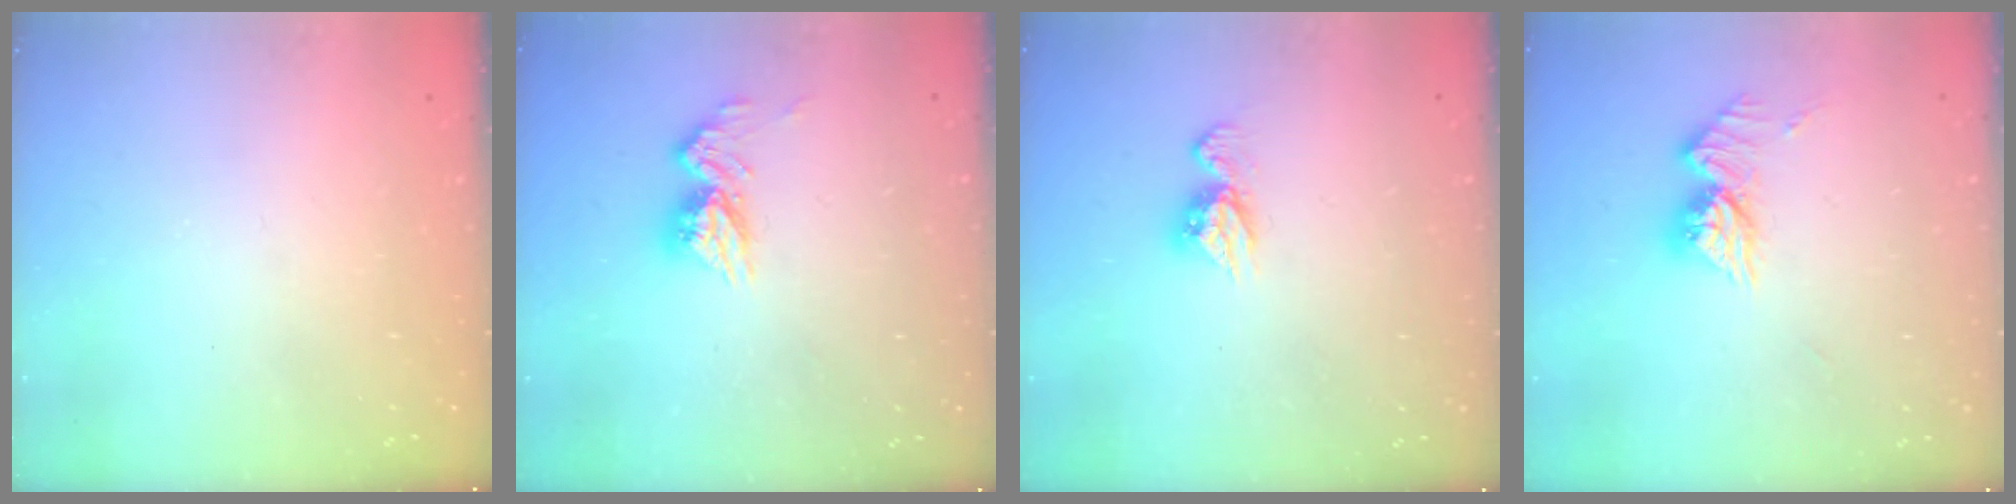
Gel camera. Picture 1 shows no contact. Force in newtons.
{"total": 10.7, "press": 10.7, "slide": 1.0}
{"total": 7.8, "press": 7.8, "slide": 0.6}
{"total": 10.6, "press": 10.6, "slide": 1.0}